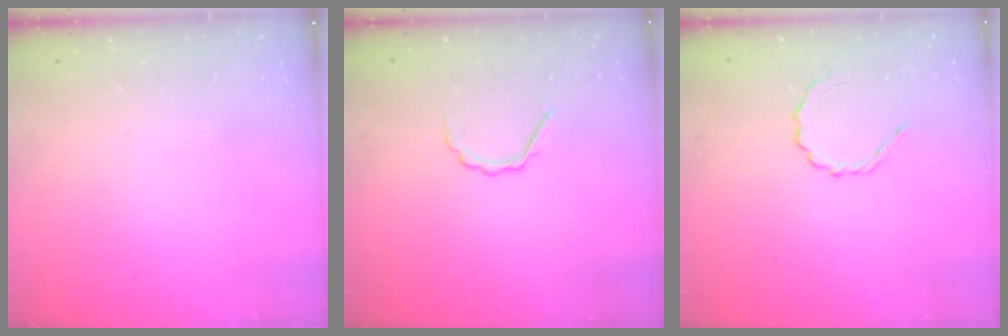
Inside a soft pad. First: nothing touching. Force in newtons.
{"total": 3.5, "press": 3.4, "slide": 0.7}
{"total": 2.5, "press": 2.3, "slide": 0.9}